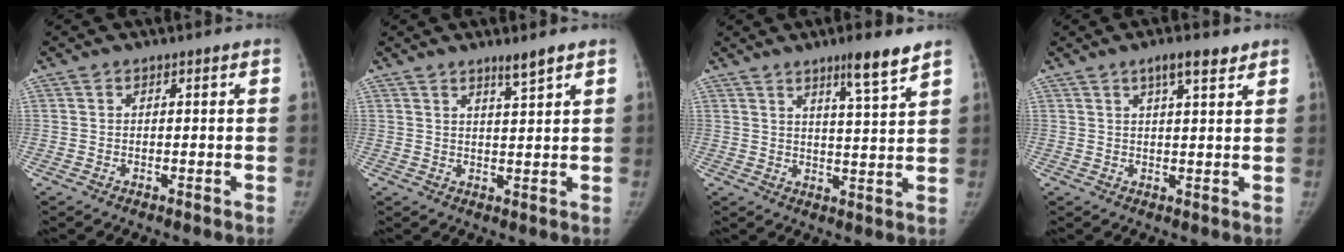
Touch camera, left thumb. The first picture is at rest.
{"total": 3.0, "force": [2.3, 0.0, 1.9], "torque": [-0.029, -0.019, 0.042]}
{"total": 7.1, "force": [5.0, 0.3, 5.1], "torque": [-0.070, -0.034, 0.077]}
{"total": 4.7, "force": [3.0, 1.2, 3.4], "torque": [-0.044, -0.012, 0.047]}